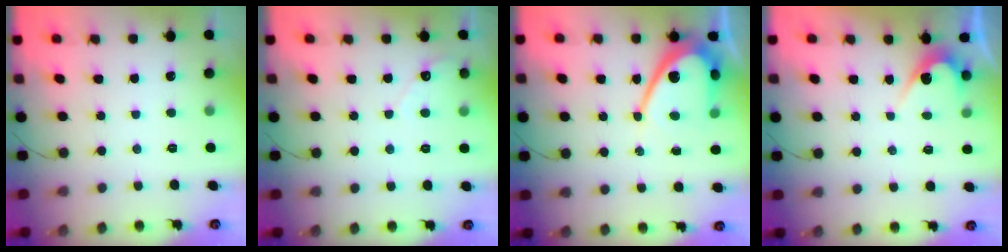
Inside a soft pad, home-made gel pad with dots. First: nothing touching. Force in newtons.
{"total": 2.7, "press": 2.7, "slide": 0.2}
{"total": 11.9, "press": 11.8, "slide": 0.9}
{"total": 3.6, "press": 3.6, "slide": 0.3}